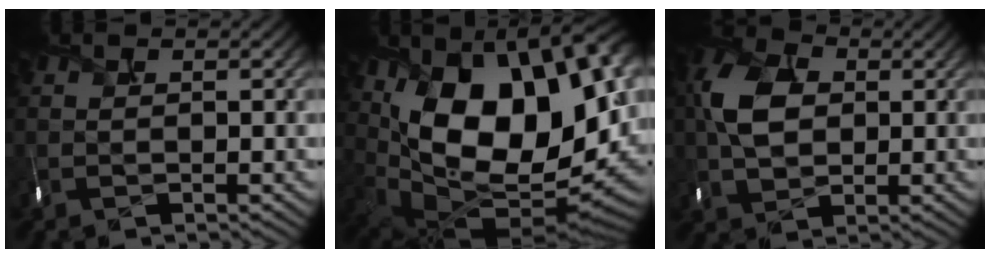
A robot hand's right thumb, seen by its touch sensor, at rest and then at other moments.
{"total": 19.9, "force": [4.9, 11.3, 15.7], "torque": [-0.283, -0.010, 0.106]}
{"total": 6.5, "force": [0.9, 4.9, 4.2], "torque": [-0.102, -0.002, 0.016]}